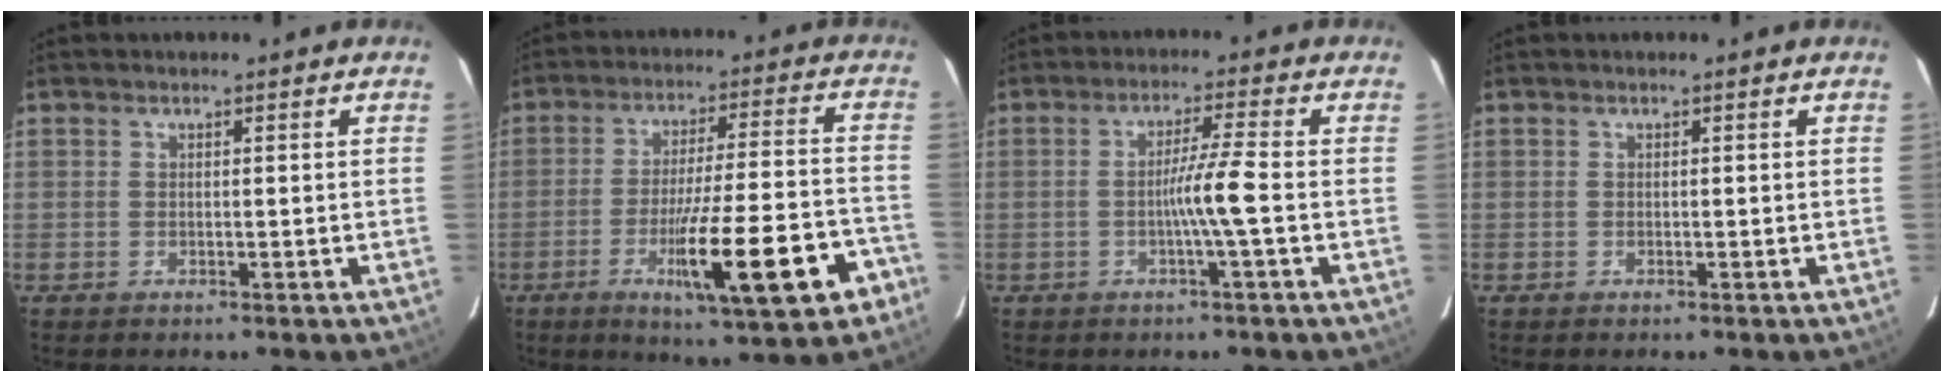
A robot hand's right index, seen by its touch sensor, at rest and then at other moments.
{"total": 16.8, "force": [-7.5, 1.9, 14.9], "torque": [-0.214, -0.001, -0.098]}
{"total": 5.1, "force": [-1.2, -1.2, 4.9], "torque": [-0.087, 0.003, -0.021]}
{"total": 0.0}